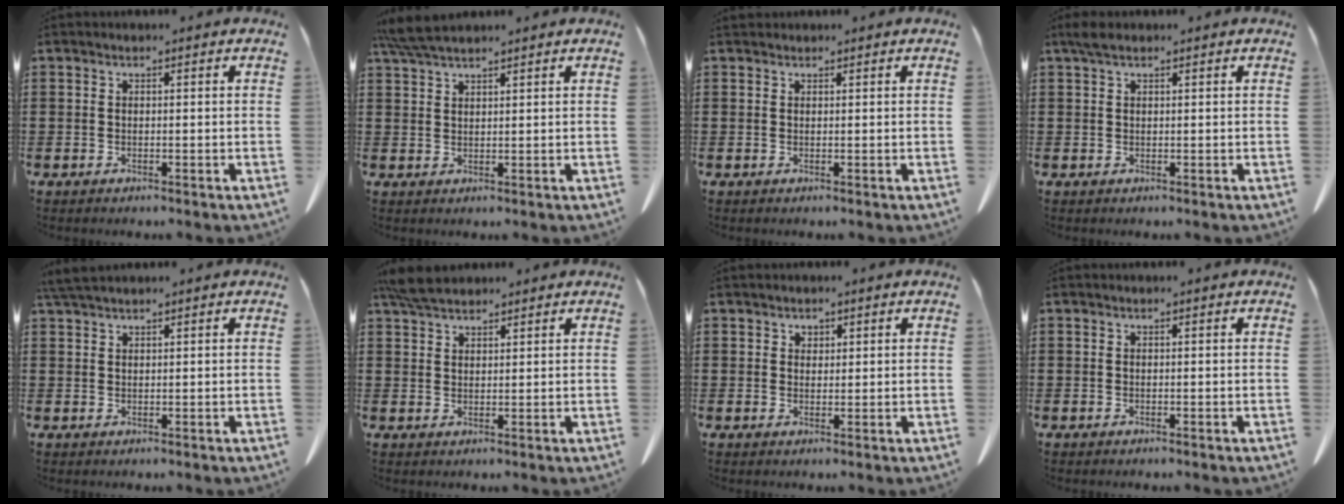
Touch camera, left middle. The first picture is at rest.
{"total": 4.8, "force": [3.9, 0.7, 2.6], "torque": [-0.061, -0.003, 0.075]}
{"total": 0.7, "force": [0.6, 0.2, 0.0], "torque": [-0.003, -0.001, 0.014]}
{"total": 1.7, "force": [1.1, 0.7, 1.0], "torque": [-0.024, 0.004, 0.020]}
{"total": 2.5, "force": [2.1, 0.3, 1.4], "torque": [-0.033, 0.002, 0.041]}
{"total": 4.8, "force": [4.1, 1.3, 2.1], "torque": [-0.052, -0.002, 0.078]}
{"total": 1.3, "force": [1.1, 0.8, 0.3], "torque": [0.000, -0.002, 0.019]}
{"total": 0.0}